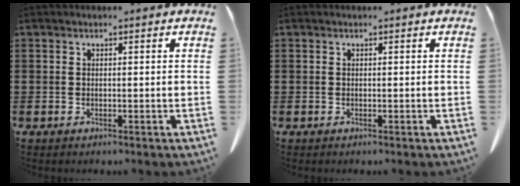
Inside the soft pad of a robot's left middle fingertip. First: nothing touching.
{"total": 0.0}